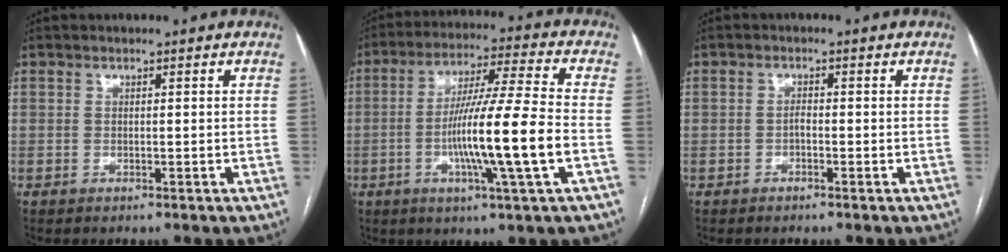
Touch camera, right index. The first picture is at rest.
{"total": 14.5, "force": [-3.3, -1.0, 14.1], "torque": [-0.258, -0.007, -0.067]}
{"total": 0.9, "force": [-0.5, 0.5, 0.6], "torque": [-0.005, 0.004, -0.010]}